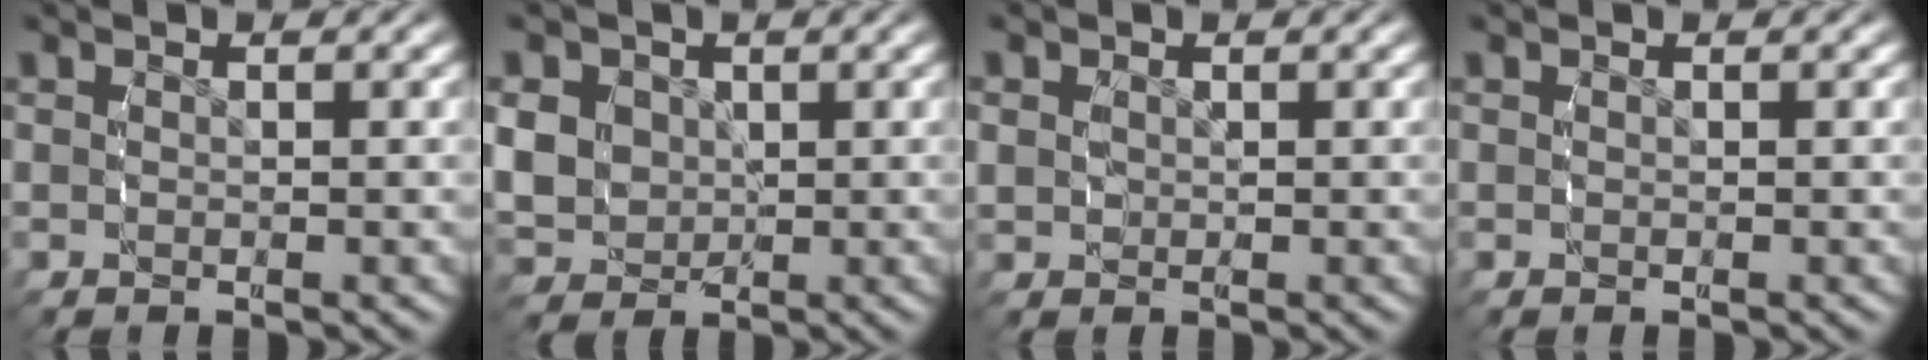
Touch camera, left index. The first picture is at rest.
{"total": 6.2, "force": [0.0, 5.8, 2.3], "torque": [-0.069, -0.027, 0.012]}
{"total": 1.9, "force": [0.2, 1.8, 0.5], "torque": [-0.022, -0.009, 0.009]}
{"total": 0.0}